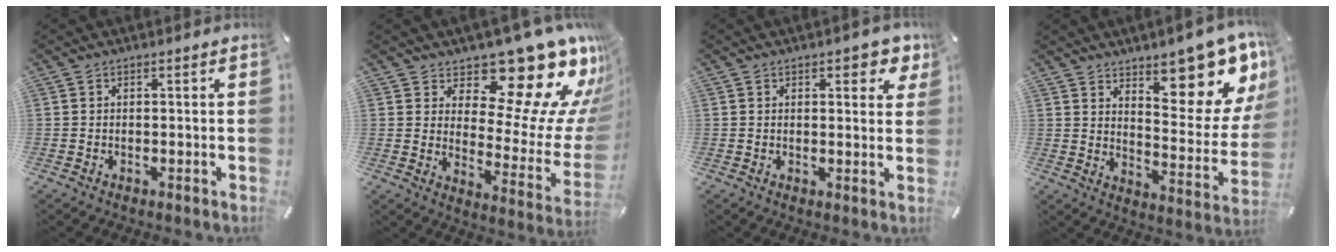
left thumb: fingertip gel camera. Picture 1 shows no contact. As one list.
[{"total": 19.0, "force": [13.7, 8.0, 10.4], "torque": [-0.130, -0.121, 0.224]}, {"total": 5.0, "force": [2.9, 2.7, 3.1], "torque": [-0.029, -0.012, 0.044]}, {"total": 15.8, "force": [11.8, 5.8, 8.7], "torque": [-0.095, -0.111, 0.196]}]